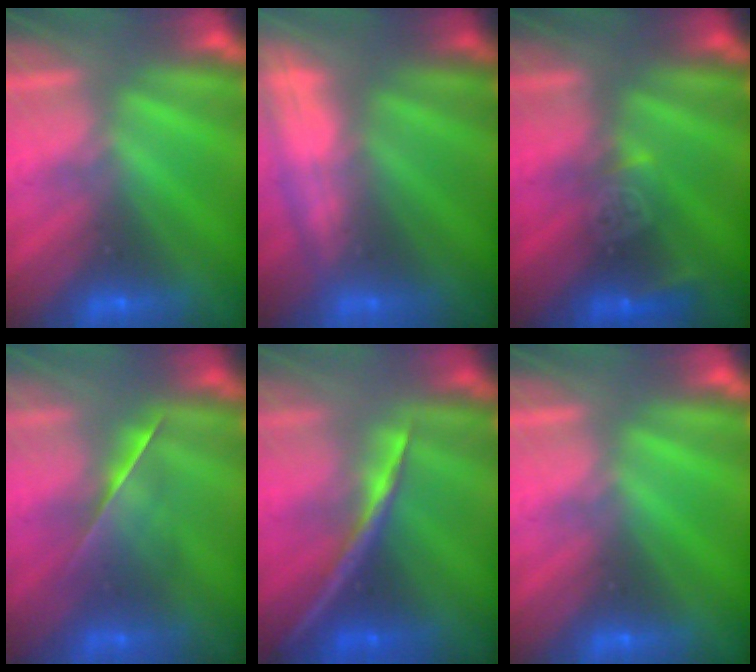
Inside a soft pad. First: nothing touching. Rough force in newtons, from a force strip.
{"total": 2.6}
{"total": 3.7}
{"total": 2.1}
{"total": 1.8}
{"total": 0.0}